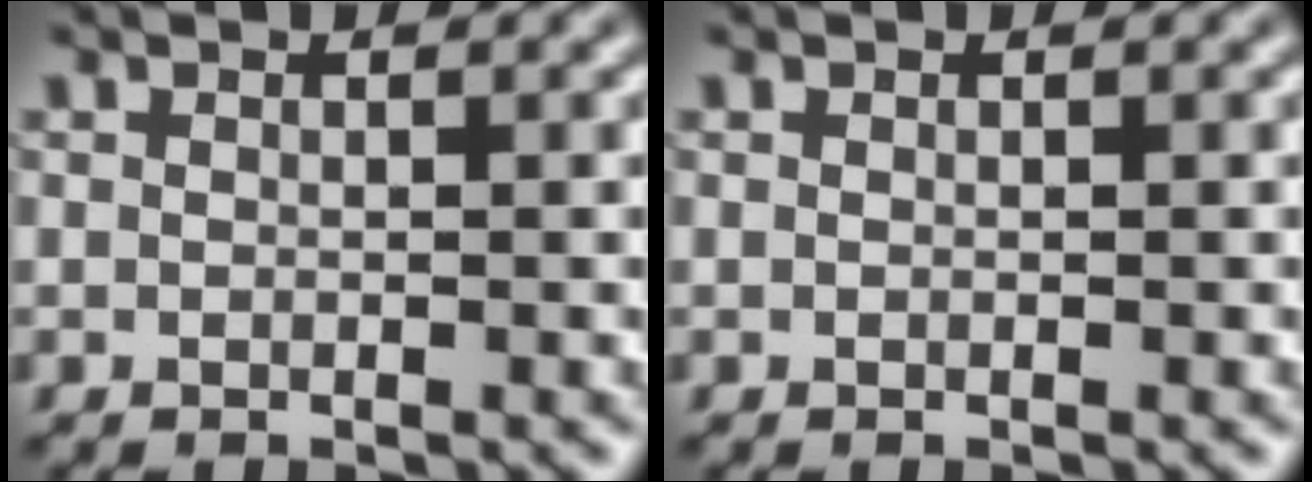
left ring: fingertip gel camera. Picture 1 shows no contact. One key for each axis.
{"total": 0.0}